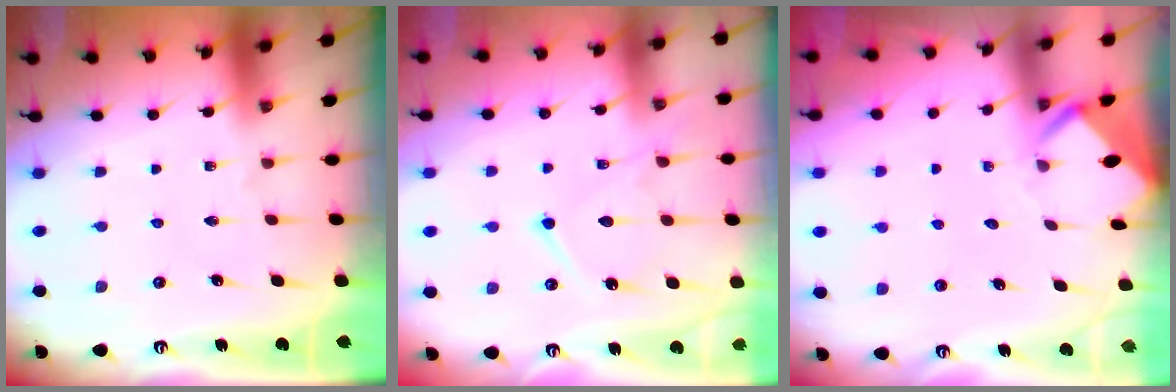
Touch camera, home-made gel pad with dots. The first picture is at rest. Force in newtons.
{"total": 12.6, "press": 12.6, "slide": 1.2}
{"total": 3.7, "press": 3.7, "slide": 0.2}